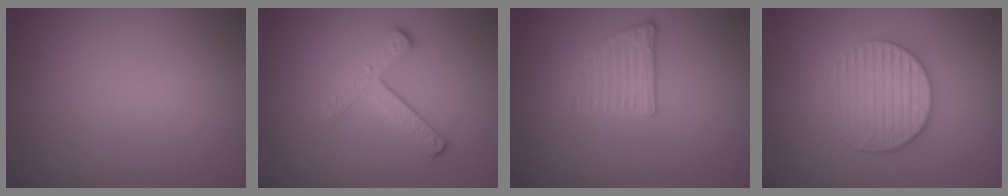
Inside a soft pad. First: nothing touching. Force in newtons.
{"total": 3.4, "press": 2.5, "slide": 2.3}
{"total": 2.8, "press": 2.3, "slide": 1.6}
{"total": 3.9, "press": 3.4, "slide": 1.9}